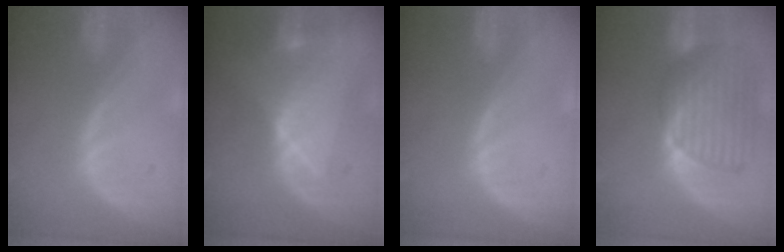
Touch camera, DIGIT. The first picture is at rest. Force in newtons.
{"total": 7.8, "press": 7.1, "slide": 3.0}
{"total": 0.0}
{"total": 10.1, "press": 8.7, "slide": 5.2}